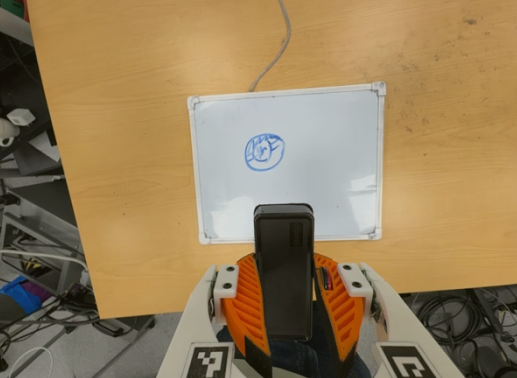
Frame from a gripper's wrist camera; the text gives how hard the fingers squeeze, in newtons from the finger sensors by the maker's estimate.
{"total": 11.1, "left": 8.6, "right": 13.5}